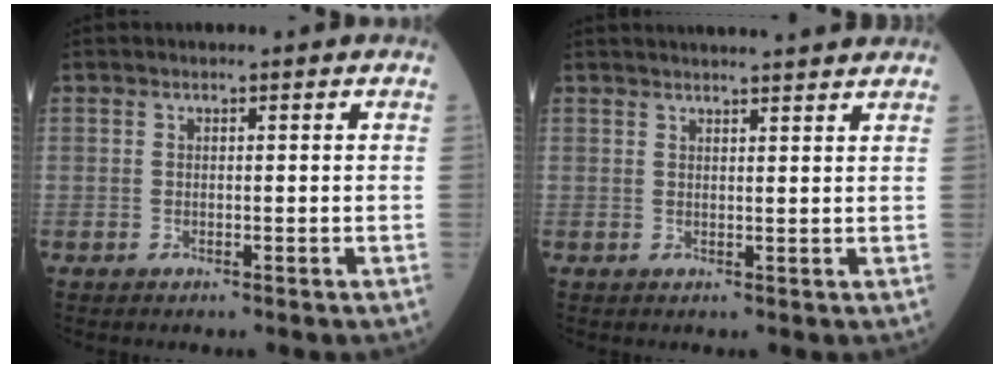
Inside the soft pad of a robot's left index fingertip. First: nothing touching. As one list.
[{"total": 10.2, "force": [9.5, 0.0, 3.6], "torque": [-0.046, 0.022, 0.108]}]